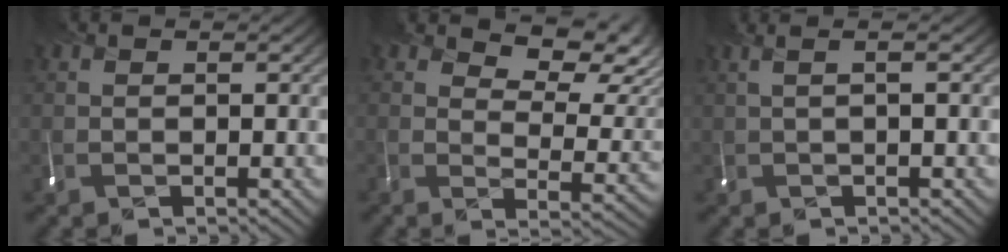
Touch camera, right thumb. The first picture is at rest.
{"total": 8.1, "force": [5.3, 3.5, 5.1], "torque": [-0.072, -0.008, 0.075]}
{"total": 1.1, "force": [0.1, -0.4, 1.0], "torque": [0.003, 0.002, -0.010]}